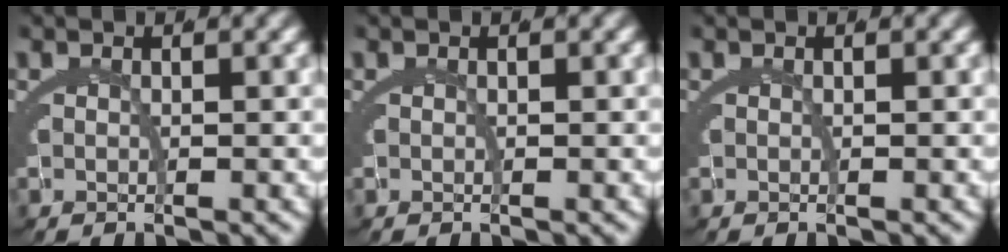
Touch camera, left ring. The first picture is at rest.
{"total": 0.0}
{"total": 0.0}